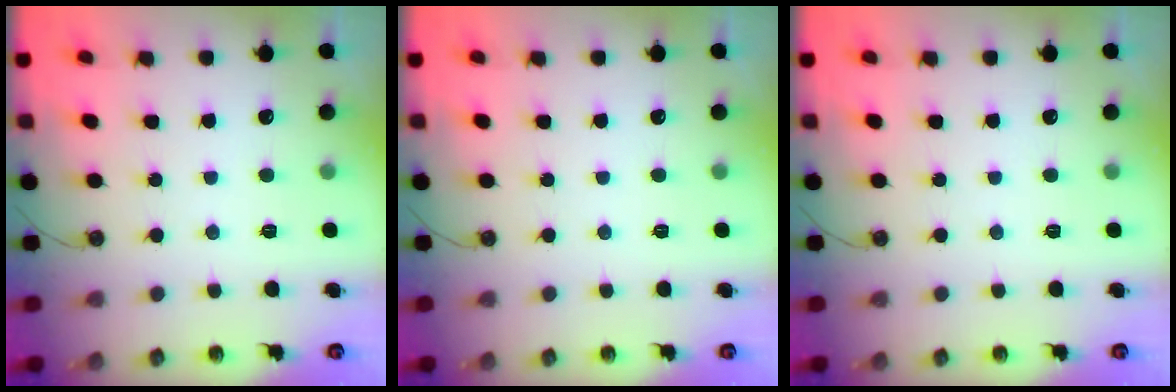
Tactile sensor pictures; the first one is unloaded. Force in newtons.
{"total": 0.0}
{"total": 0.0}